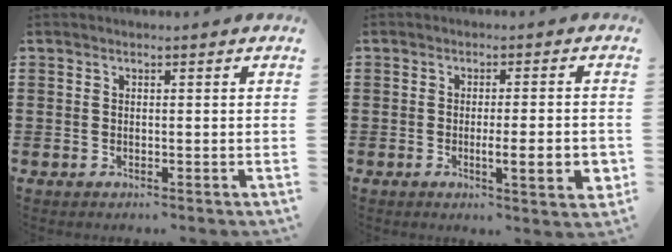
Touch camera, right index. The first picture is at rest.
{"total": 5.6, "force": [-1.3, 0.6, 5.4], "torque": [-0.078, -0.010, -0.022]}